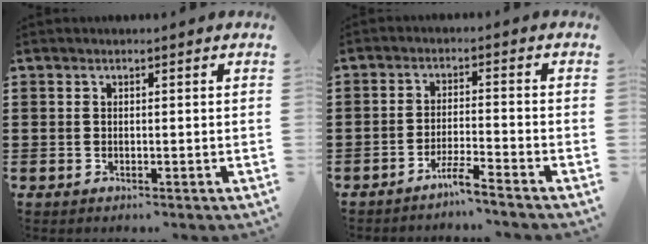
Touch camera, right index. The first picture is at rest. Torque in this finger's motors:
{"motor_torque": [-0.12, 0.17, -0.03, 0.01]}